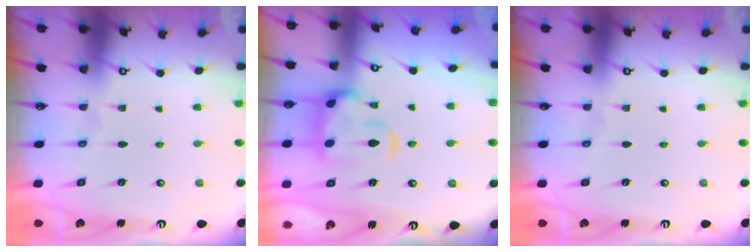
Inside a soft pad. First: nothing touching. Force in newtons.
{"total": 7.7, "press": 7.5, "slide": 1.7}
{"total": 0.0}